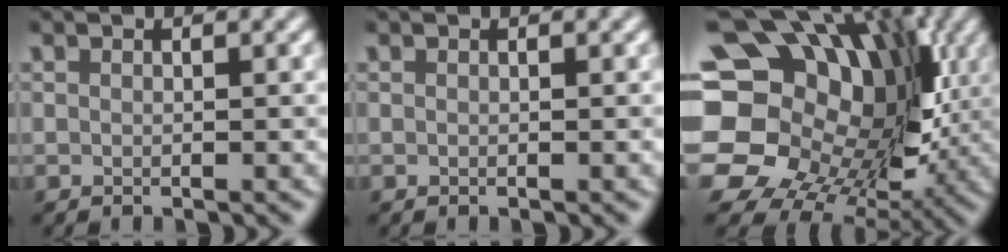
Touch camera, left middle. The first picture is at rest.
{"total": 0.0}
{"total": 18.5, "force": [2.6, 14.9, 10.7], "torque": [-0.201, 0.003, 0.054]}